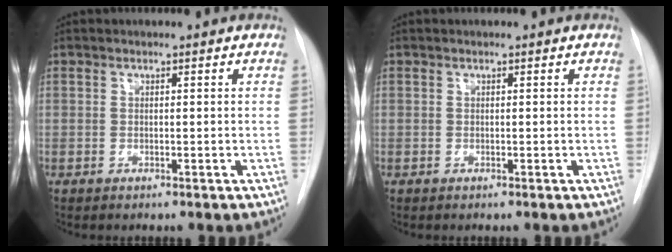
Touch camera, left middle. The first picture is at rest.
{"total": 0.0}